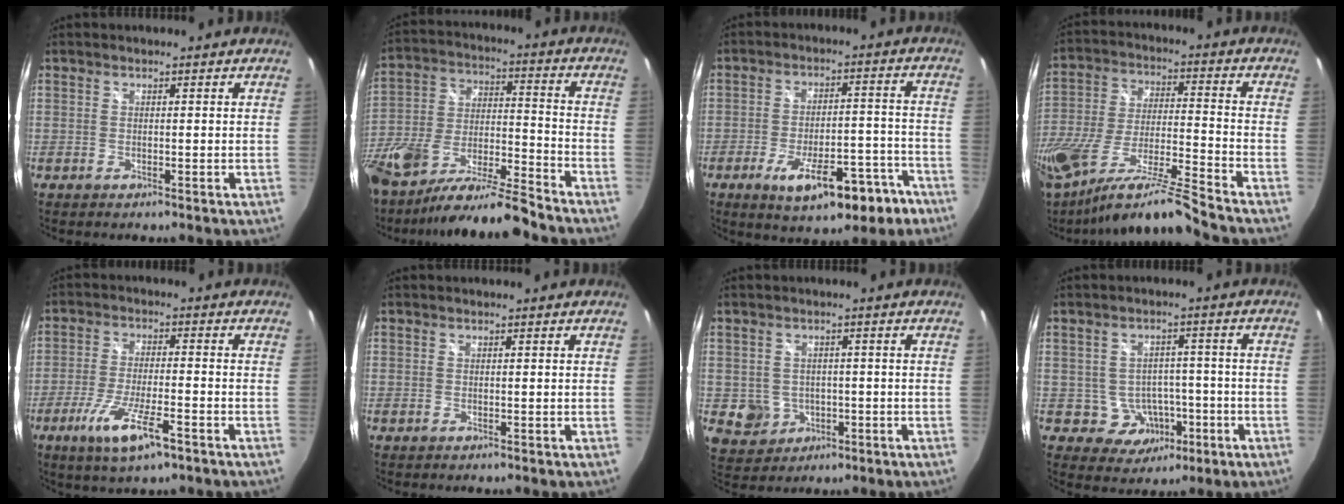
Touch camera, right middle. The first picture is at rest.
{"total": 17.6, "force": [-13.3, 4.0, 10.8], "torque": [-0.222, -0.030, -0.231]}
{"total": 14.7, "force": [-8.8, 5.4, 10.5], "torque": [-0.174, 0.003, -0.117]}
{"total": 17.7, "force": [-14.3, -0.5, 10.4], "torque": [-0.193, -0.040, -0.256]}
{"total": 10.1, "force": [-5.6, 1.9, 8.2], "torque": [-0.172, -0.020, -0.100]}
{"total": 0.0}
{"total": 5.7, "force": [-1.1, 5.3, 1.6], "torque": [-0.045, 0.004, 0.000]}
{"total": 6.7, "force": [-2.3, 5.9, 2.2], "torque": [-0.055, 0.017, -0.011]}